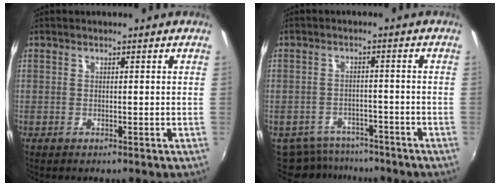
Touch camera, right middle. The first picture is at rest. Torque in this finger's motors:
{"motor_torque": [-0.58, -0.46, -0.14, -0.05]}